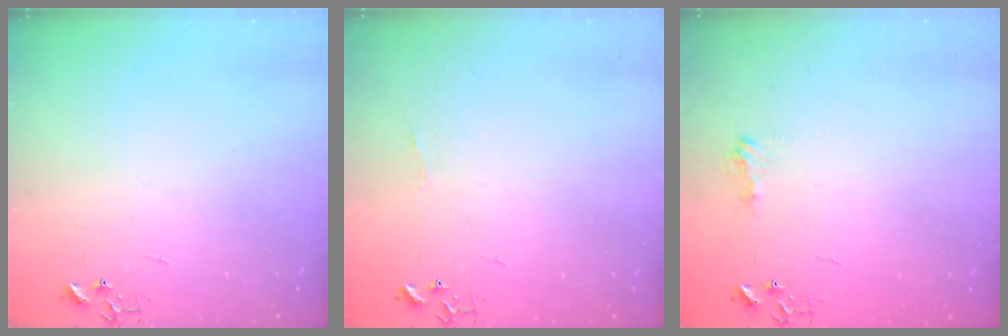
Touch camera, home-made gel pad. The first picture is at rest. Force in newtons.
{"total": 3.7, "press": 3.7, "slide": 0.4}
{"total": 8.4, "press": 8.4, "slide": 0.8}